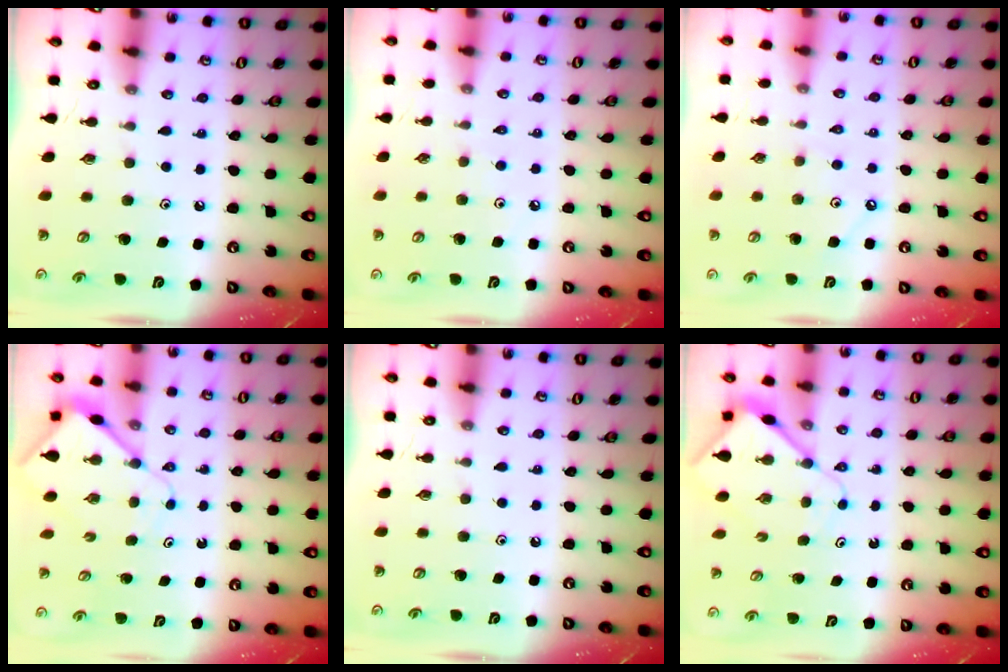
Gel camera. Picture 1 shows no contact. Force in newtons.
{"total": 2.3, "press": 2.3, "slide": 0.4}
{"total": 3.0, "press": 3.0, "slide": 0.4}
{"total": 7.5, "press": 7.5, "slide": 0.8}
{"total": 0.0}
{"total": 7.5, "press": 7.5, "slide": 0.8}